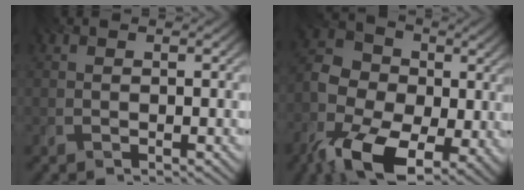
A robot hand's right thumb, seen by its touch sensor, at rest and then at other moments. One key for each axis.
{"total": 15.6, "fx": -5.0, "fy": 10.8, "fz": 10.0, "tx": -0.228, "ty": -0.034, "tz": -0.098}